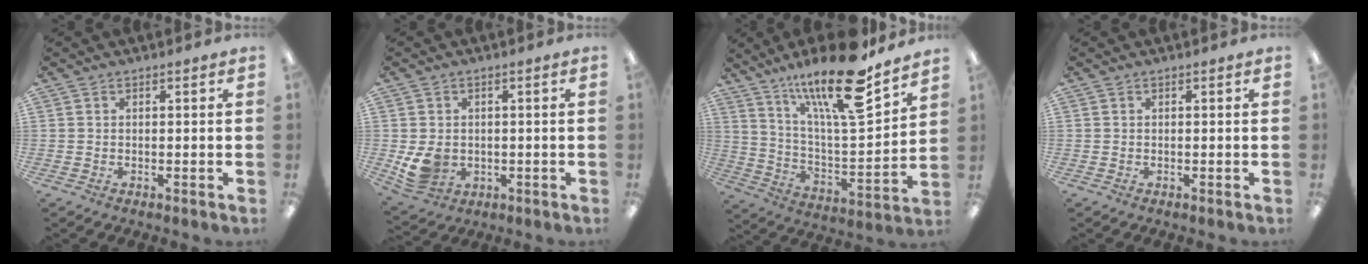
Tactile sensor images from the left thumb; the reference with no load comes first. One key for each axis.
{"total": 6.5, "fx": -0.2, "fy": 5.4, "fz": 3.6, "tx": -0.069, "ty": 0.004, "tz": 0.001}
{"total": 22.2, "fx": 15.3, "fy": 5.6, "fz": 15.0, "tx": -0.251, "ty": -0.097, "tz": 0.249}
{"total": 0.0}